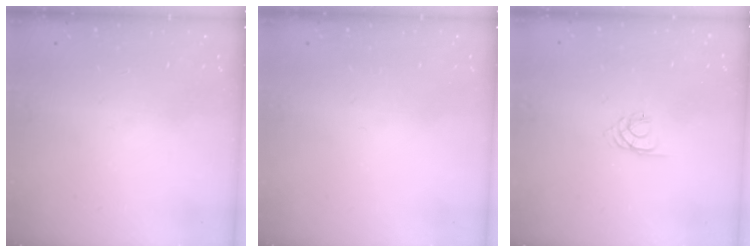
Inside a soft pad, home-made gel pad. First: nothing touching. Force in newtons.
{"total": 0.0}
{"total": 1.6, "press": 1.6, "slide": 0.3}